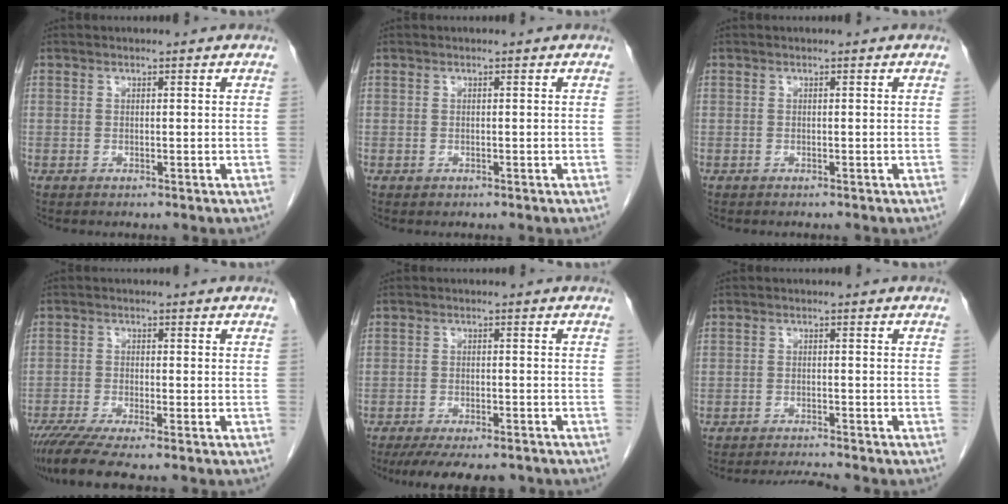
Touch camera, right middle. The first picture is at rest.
{"total": 0.0}
{"total": 0.6, "force": [-0.6, 0.1, 0.1], "torque": [-0.004, -0.002, -0.011]}
{"total": 7.2, "force": [-5.8, -0.1, 4.2], "torque": [-0.067, -0.021, -0.099]}
{"total": 12.1, "force": [-10.3, 3.1, 5.5], "torque": [-0.091, -0.008, -0.138]}
{"total": 4.4, "force": [-4.2, -0.9, 0.9], "torque": [-0.014, -0.014, -0.066]}